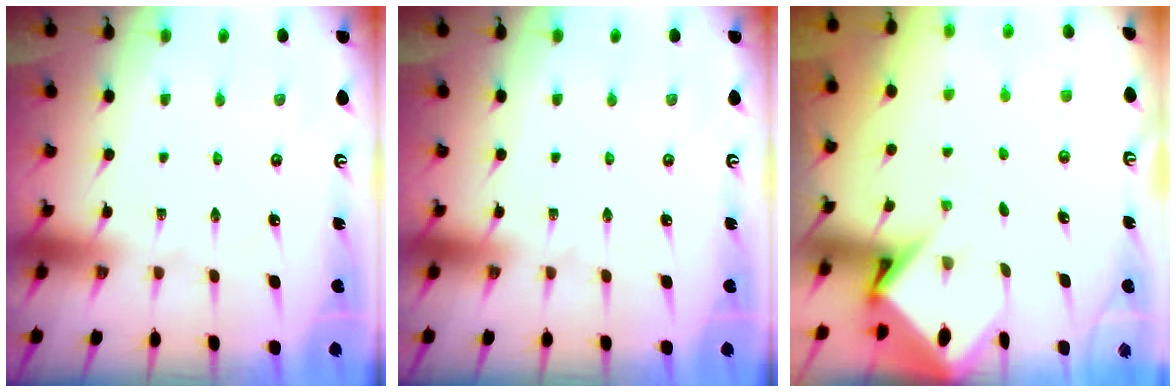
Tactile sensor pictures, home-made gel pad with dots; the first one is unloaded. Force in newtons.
{"total": 0.0}
{"total": 5.0, "press": 5.0, "slide": 0.3}